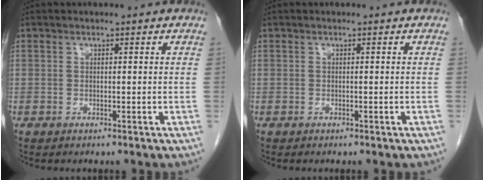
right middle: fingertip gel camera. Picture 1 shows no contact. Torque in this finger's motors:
{"motor_torque": [-0.39, -0.06, 0.02, -0.01]}